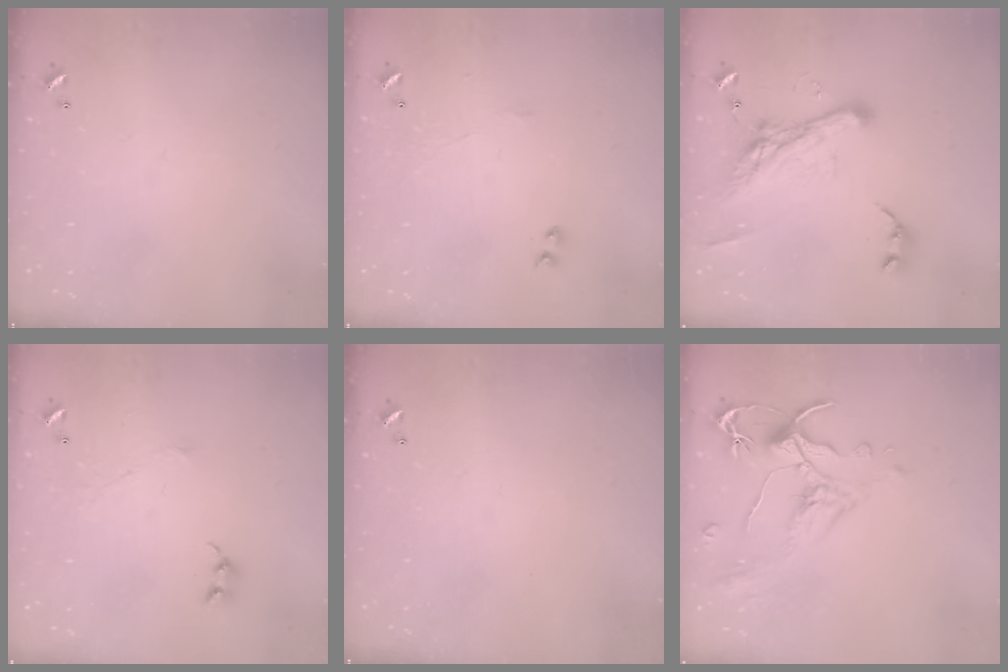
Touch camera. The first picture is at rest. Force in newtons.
{"total": 3.5, "press": 3.5, "slide": 0.4}
{"total": 11.7, "press": 11.5, "slide": 2.1}
{"total": 1.1, "press": 1.1, "slide": 0.4}
{"total": 0.0}
{"total": 1.6, "press": 1.2, "slide": 1.1}